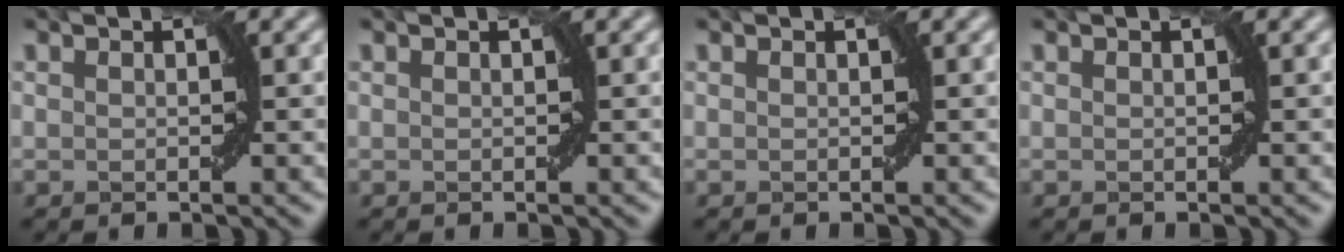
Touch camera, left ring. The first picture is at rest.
{"total": 0.0}
{"total": 0.0}
{"total": 0.0}